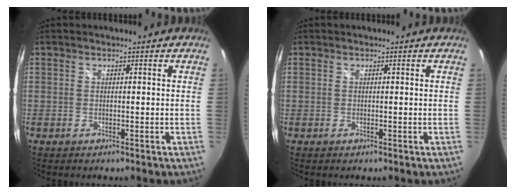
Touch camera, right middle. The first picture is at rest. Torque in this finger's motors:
{"motor_torque": [0.06, -0.28, 0.04, 0.01]}